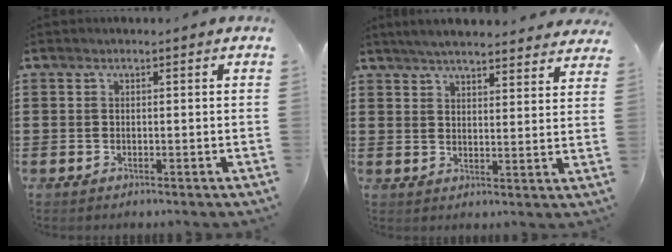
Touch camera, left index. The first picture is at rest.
{"total": 4.8, "force": [4.7, 0.2, 1.1], "torque": [-0.037, -0.016, 0.085]}